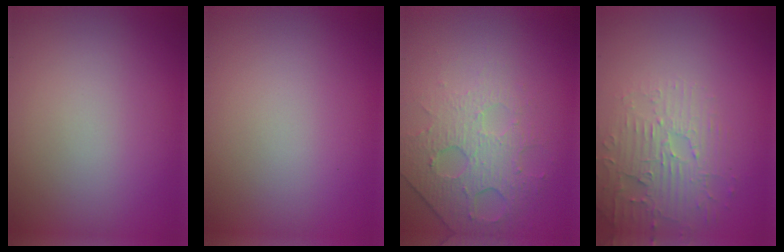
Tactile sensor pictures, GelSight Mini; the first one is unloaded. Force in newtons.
{"total": 0.0}
{"total": 4.9, "press": 3.1, "slide": 3.7}
{"total": 3.7, "press": 3.6, "slide": 0.7}